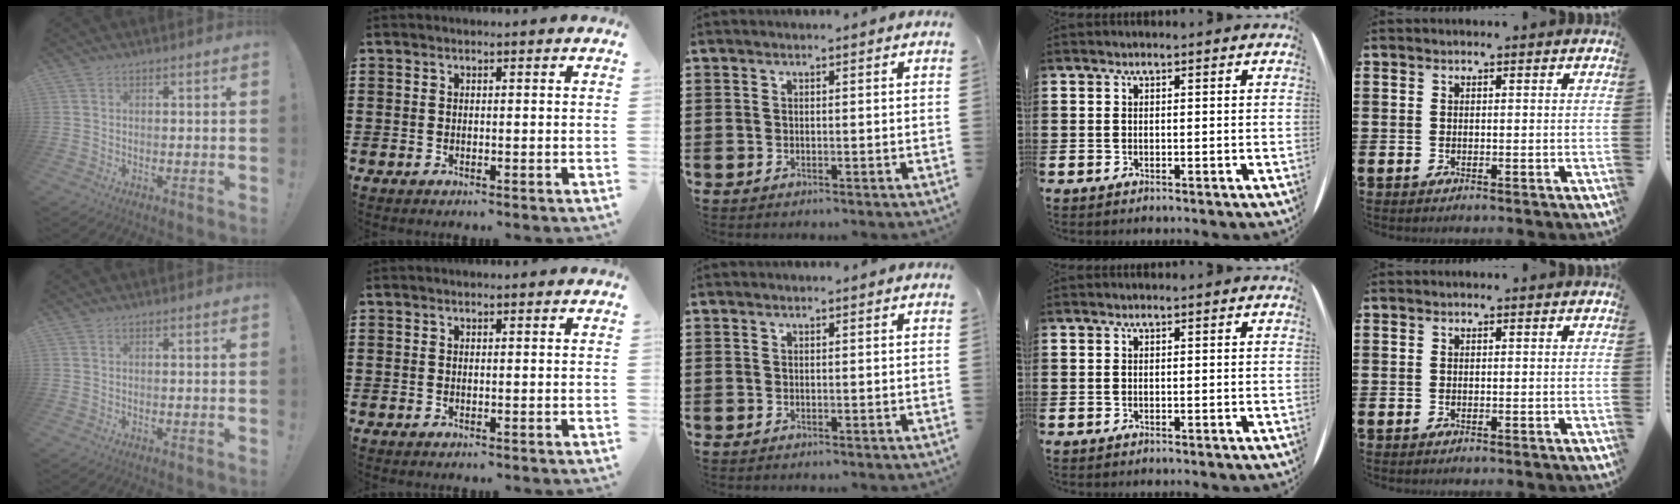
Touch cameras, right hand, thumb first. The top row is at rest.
{}